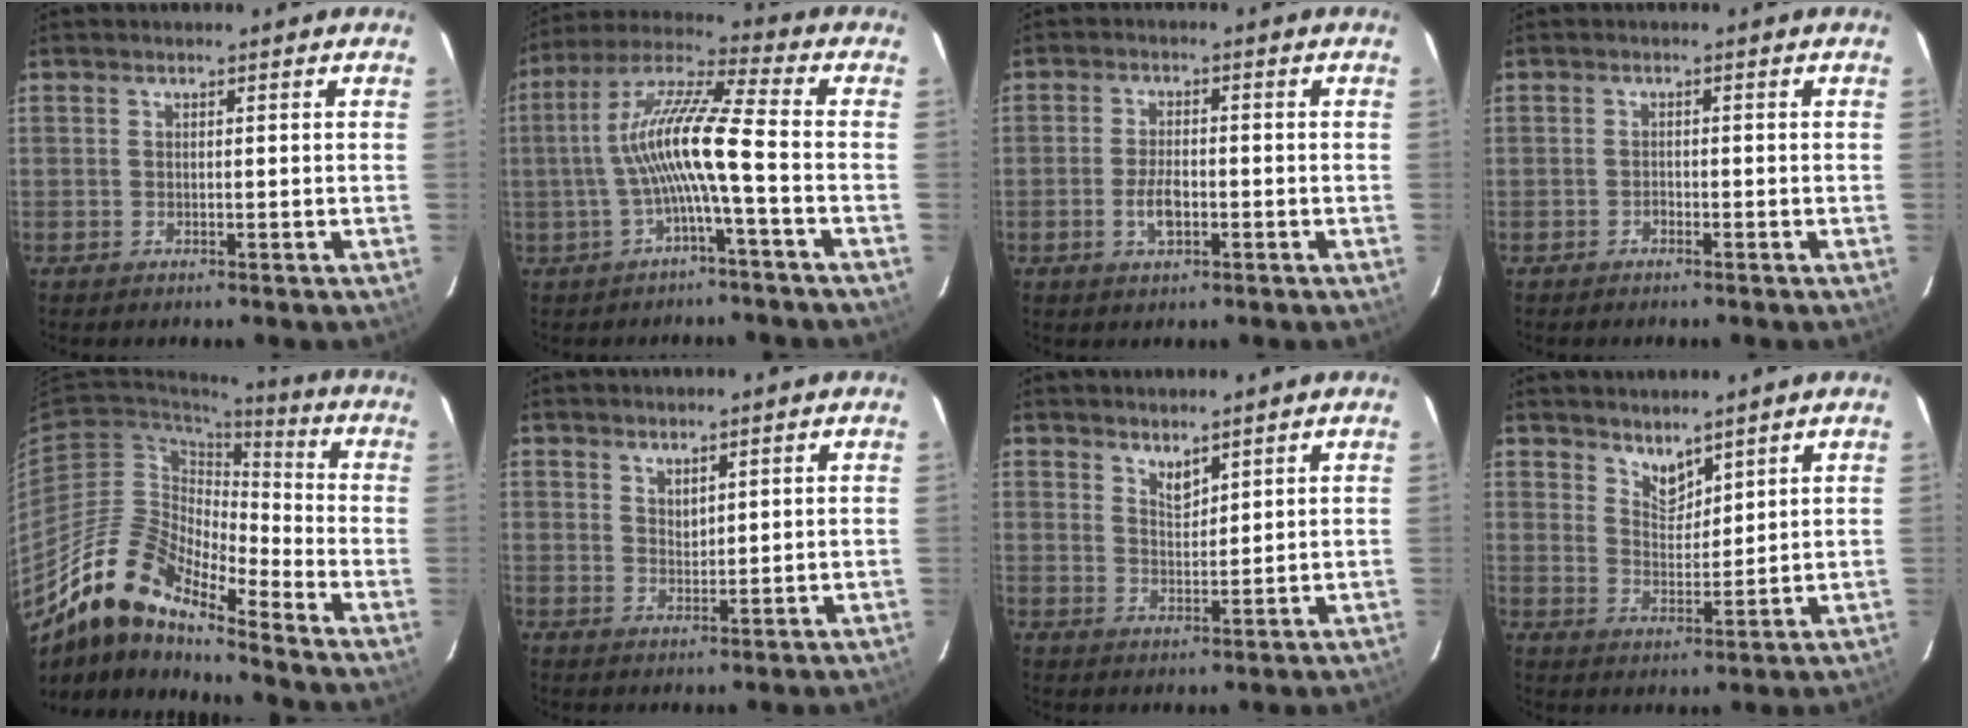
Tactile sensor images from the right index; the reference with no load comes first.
{"total": 11.6, "force": [-2.4, 0.3, 11.4], "torque": [-0.229, 0.017, -0.044]}
{"total": 4.4, "force": [-1.7, 2.0, 3.6], "torque": [-0.072, 0.001, -0.031]}
{"total": 1.1, "force": [-1.0, 0.4, 0.1], "torque": [-0.007, 0.004, -0.017]}
{"total": 15.9, "force": [-12.9, 3.9, 8.4], "torque": [-0.140, -0.013, -0.257]}
{"total": 2.4, "force": [1.9, 1.1, 1.1], "torque": [-0.016, -0.001, 0.035]}
{"total": 3.3, "force": [2.8, 0.9, 1.4], "torque": [-0.020, -0.001, 0.050]}
{"total": 4.8, "force": [4.2, 1.8, 1.4], "torque": [-0.017, -0.004, 0.077]}